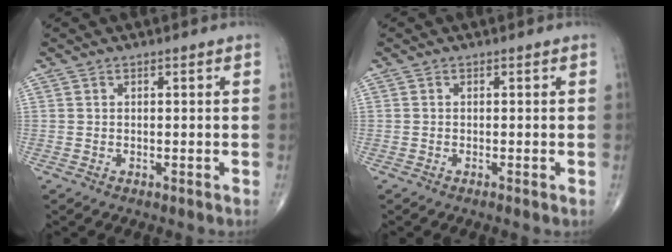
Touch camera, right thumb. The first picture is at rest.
{"total": 0.7, "force": [-0.3, 0.1, 0.6], "torque": [-0.016, -0.002, -0.008]}